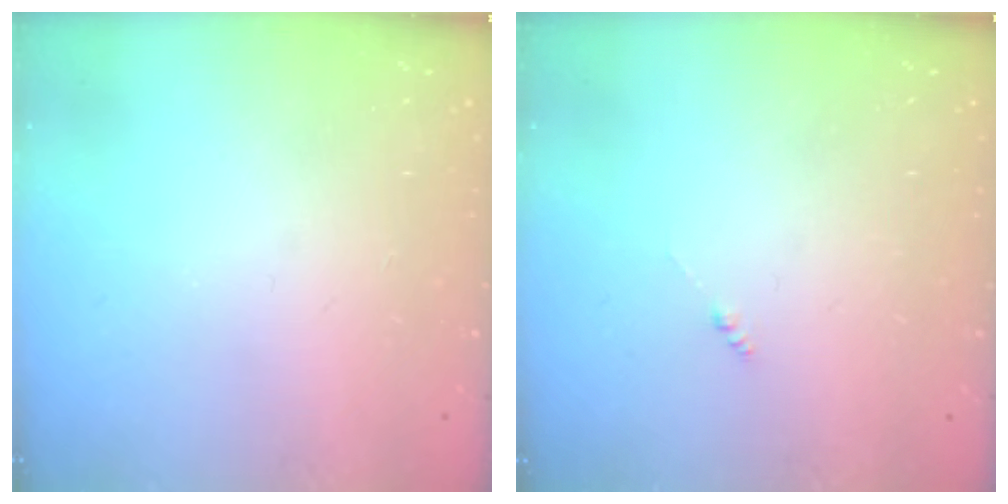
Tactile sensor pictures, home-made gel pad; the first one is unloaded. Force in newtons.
{"total": 0.0}